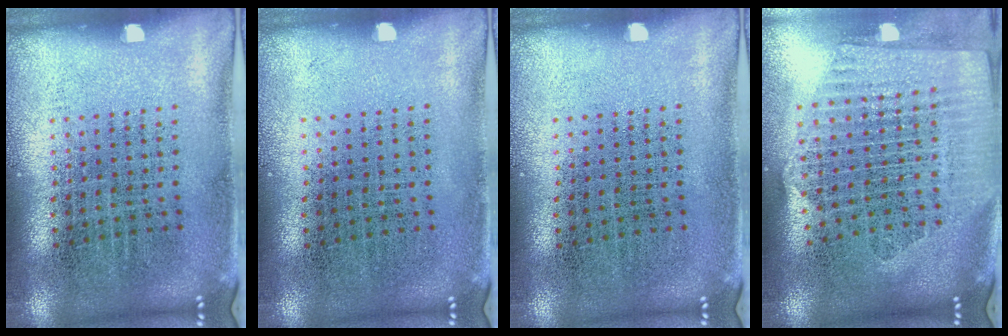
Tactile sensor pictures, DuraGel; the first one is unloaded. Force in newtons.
{"total": 0.0}
{"total": 0.0}
{"total": 2.3, "press": 2.0, "slide": 1.1}